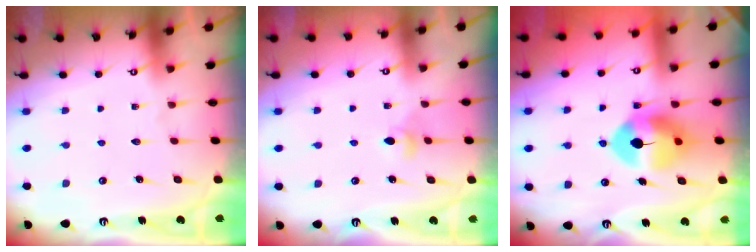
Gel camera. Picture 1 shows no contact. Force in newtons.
{"total": 4.1, "press": 4.0, "slide": 0.9}
{"total": 9.1, "press": 8.9, "slide": 1.6}